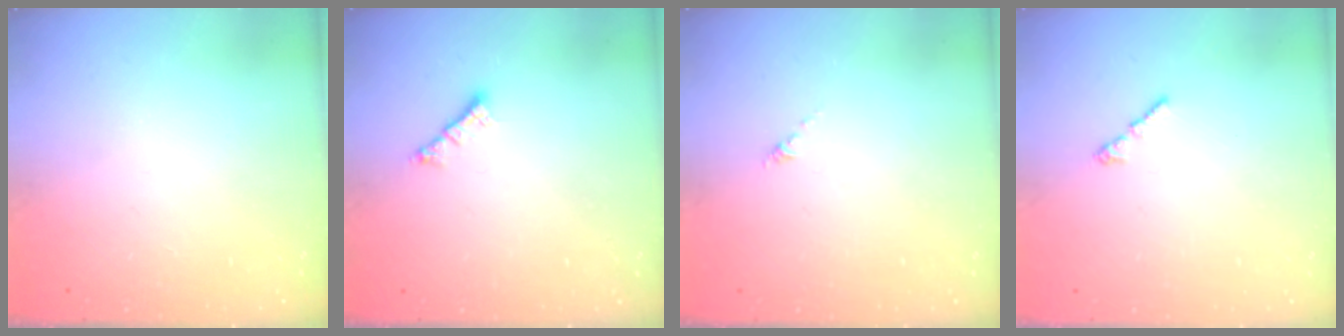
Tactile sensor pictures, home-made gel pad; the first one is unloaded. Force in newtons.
{"total": 1.2, "press": 1.2, "slide": 0.3}
{"total": 0.0}
{"total": 1.2, "press": 1.1, "slide": 0.5}